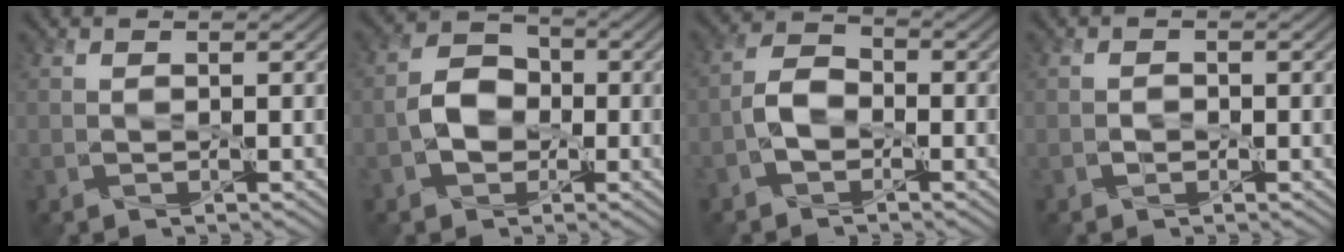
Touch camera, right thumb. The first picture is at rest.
{"total": 4.9, "force": [-1.2, 3.8, 2.8], "torque": [-0.053, 0.004, -0.026]}
{"total": 3.8, "force": [-1.6, 2.4, 2.5], "torque": [-0.052, 0.010, -0.040]}
{"total": 0.9, "force": [-0.4, 0.7, 0.4], "torque": [-0.006, -0.002, -0.009]}